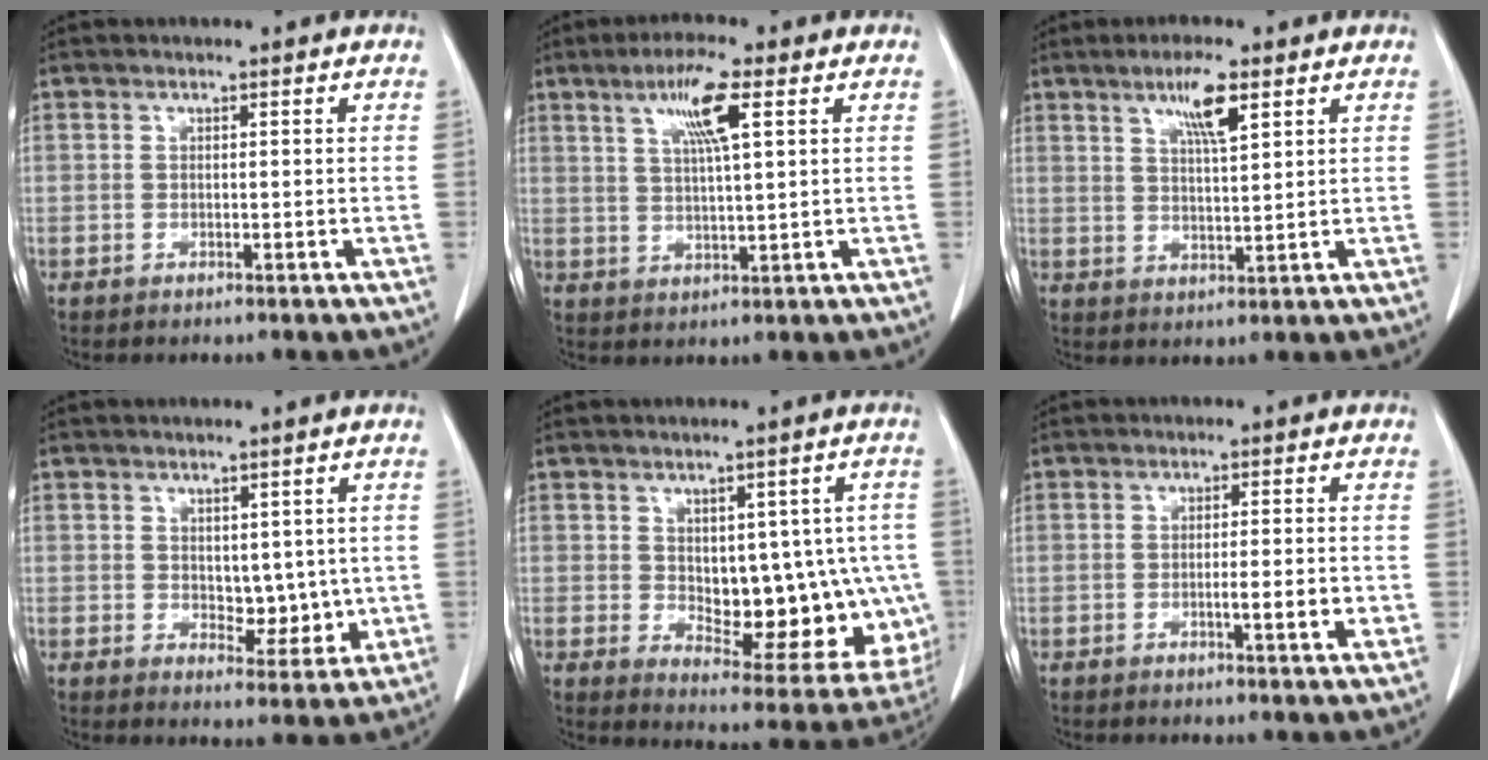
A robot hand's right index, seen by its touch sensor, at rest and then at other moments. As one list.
[{"total": 7.3, "force": [3.3, 0.3, 6.5], "torque": [-0.121, 0.004, 0.060]}, {"total": 5.8, "force": [3.2, 0.5, 4.7], "torque": [-0.086, -0.001, 0.057]}, {"total": 5.4, "force": [0.3, 3.1, 4.3], "torque": [-0.049, -0.008, 0.016]}, {"total": 16.0, "force": [-0.8, 8.1, 13.7], "torque": [-0.149, 0.007, 0.016]}, {"total": 4.0, "force": [-0.9, 0.3, 3.8], "torque": [-0.058, -0.004, -0.013]}]